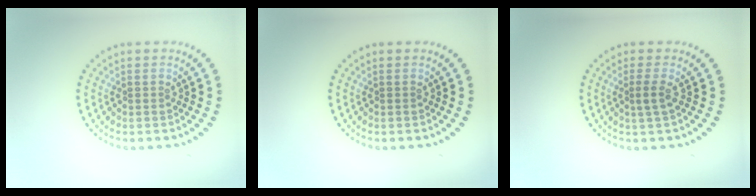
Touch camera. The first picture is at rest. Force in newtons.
{"total": 0.0}
{"total": 1.3, "press": 1.1, "slide": 0.8}